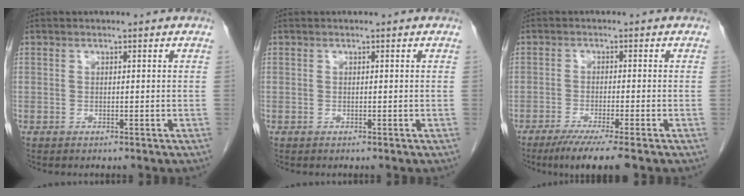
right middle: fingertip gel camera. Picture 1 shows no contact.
{"total": 0.0}
{"total": 6.2, "force": [-4.5, -0.3, 4.3], "torque": [-0.066, -0.016, -0.074]}